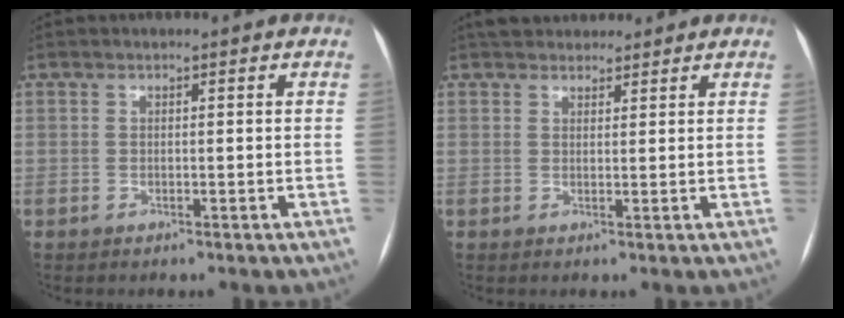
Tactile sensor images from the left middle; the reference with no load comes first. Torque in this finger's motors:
{"motor_torque": [0.30, -0.26, 0.01, 0.00]}